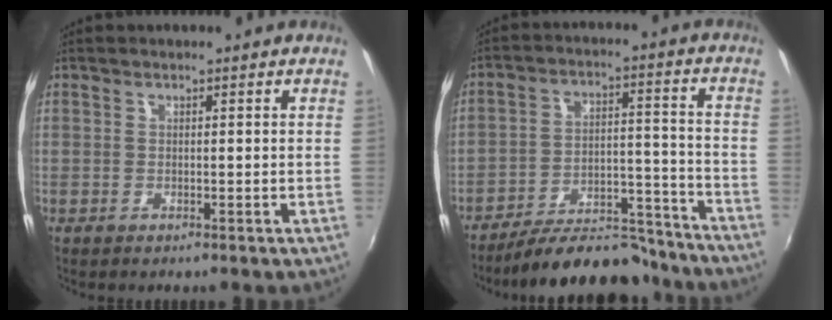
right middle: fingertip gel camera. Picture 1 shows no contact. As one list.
[{"total": 17.7, "force": [-15.8, 5.0, 6.2], "torque": [-0.110, 0.025, -0.211]}]